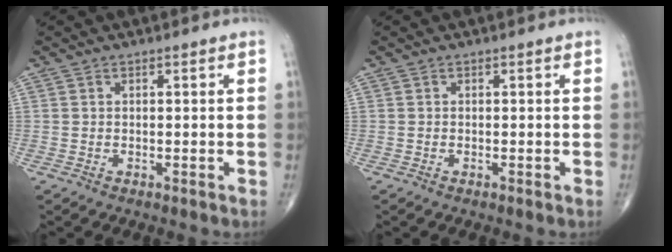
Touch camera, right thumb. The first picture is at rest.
{"total": 0.0}